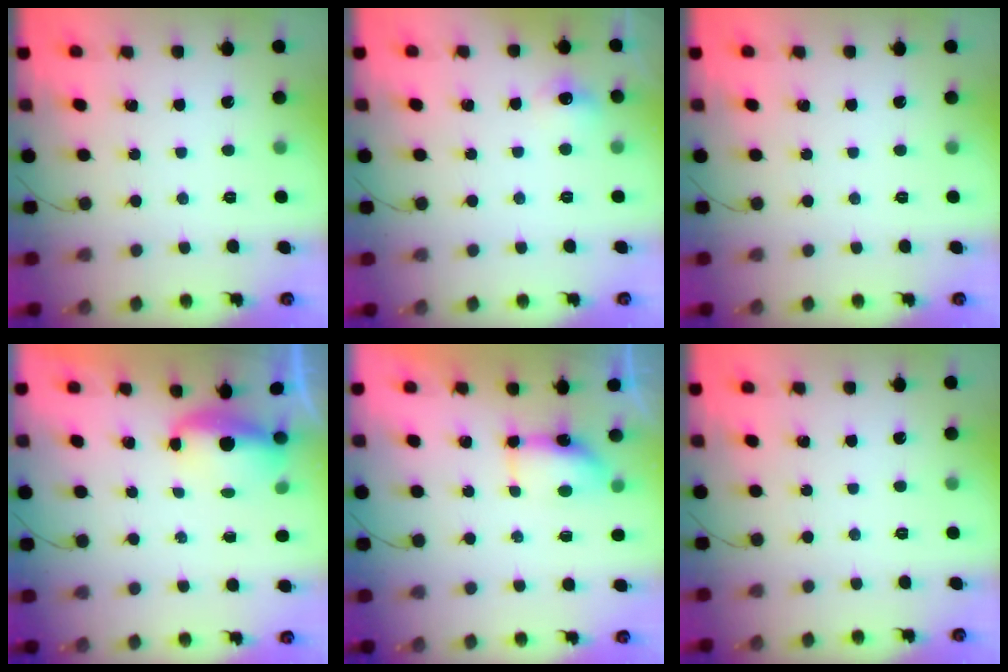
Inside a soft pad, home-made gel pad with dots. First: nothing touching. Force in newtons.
{"total": 6.0, "press": 5.9, "slide": 1.2}
{"total": 0.0}
{"total": 4.5, "press": 4.4, "slide": 0.6}
{"total": 5.5, "press": 5.5, "slide": 0.4}
{"total": 0.0}